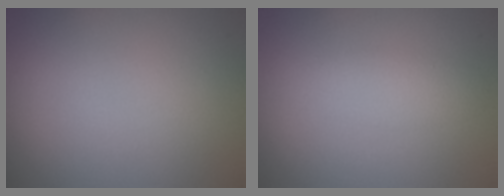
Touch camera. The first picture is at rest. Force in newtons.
{"total": 1.8, "press": 1.8, "slide": 0.1}